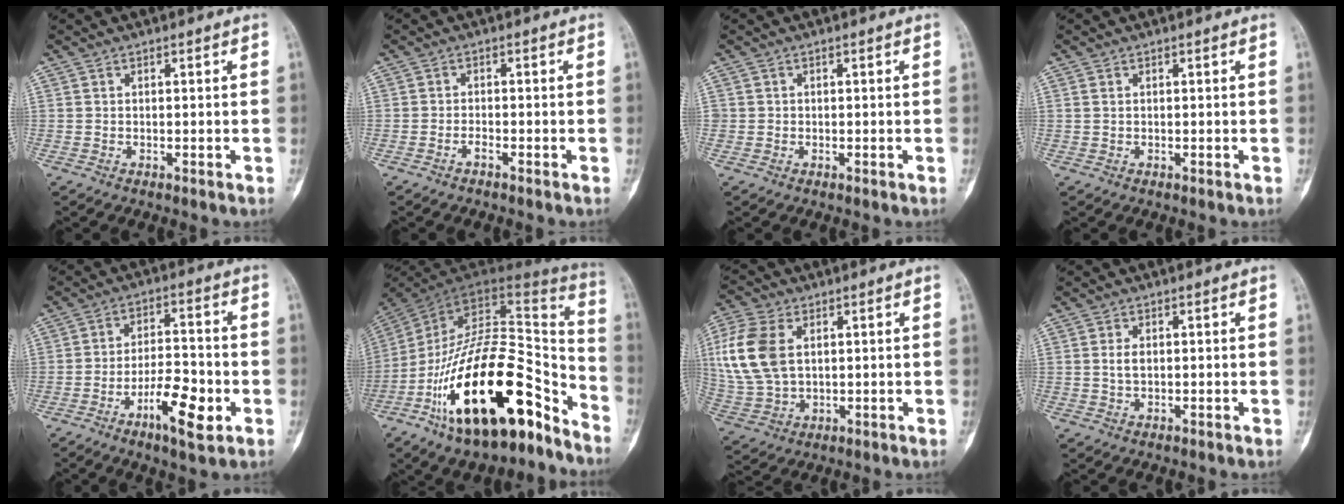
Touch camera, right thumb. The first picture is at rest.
{"total": 1.2, "force": [-0.9, 0.3, 0.7], "torque": [-0.017, 0.007, -0.018]}
{"total": 0.7, "force": [0.0, 0.7, -0.1], "torque": [0.011, 0.007, -0.002]}
{"total": 0.5, "force": [0.2, 0.3, 0.4], "torque": [-0.010, 0.002, 0.005]}
{"total": 10.6, "force": [-4.3, 3.6, 9.0], "torque": [-0.145, 0.021, -0.070]}
{"total": 30.3, "force": [-16.5, 12.6, 22.0], "torque": [-0.322, 0.088, -0.271]}
{"total": 13.6, "force": [2.9, 8.7, 10.1], "torque": [-0.225, 0.003, 0.061]}
{"total": 2.0, "force": [0.2, 1.1, 1.6], "torque": [-0.030, -0.001, 0.003]}